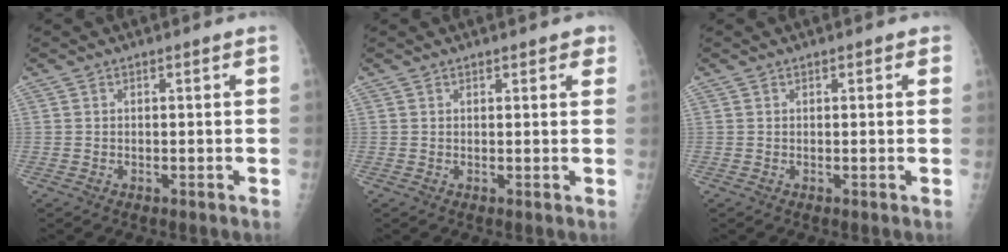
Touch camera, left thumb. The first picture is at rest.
{"total": 2.6, "force": [1.8, 1.1, 1.5], "torque": [-0.001, -0.005, 0.018]}
{"total": 1.0, "force": [0.6, 0.6, 0.6], "torque": [0.000, 0.000, 0.003]}